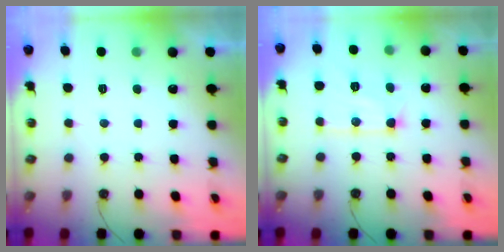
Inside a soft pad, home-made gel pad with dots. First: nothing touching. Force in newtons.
{"total": 11.4, "press": 11.3, "slide": 0.5}